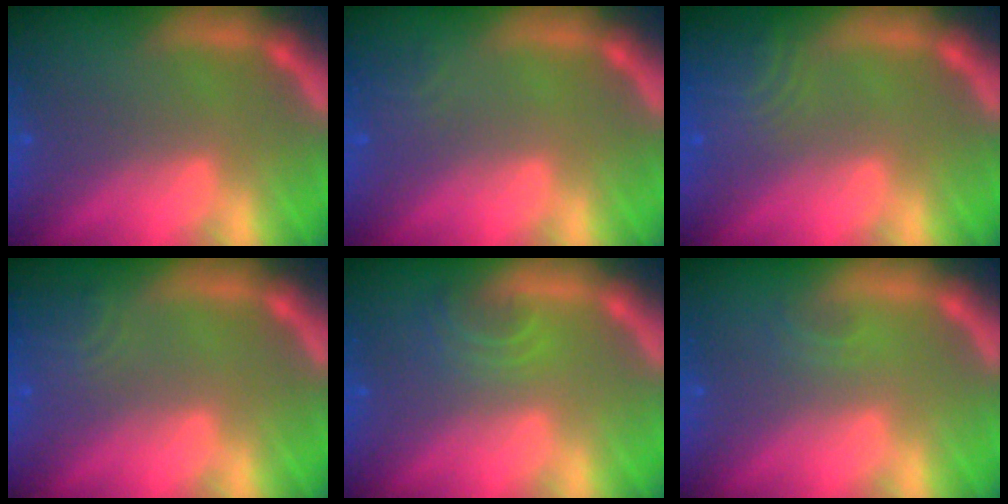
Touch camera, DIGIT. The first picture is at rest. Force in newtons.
{"total": 1.4}
{"total": 5.6}
{"total": 2.9}
{"total": 2.4}
{"total": 0.9}